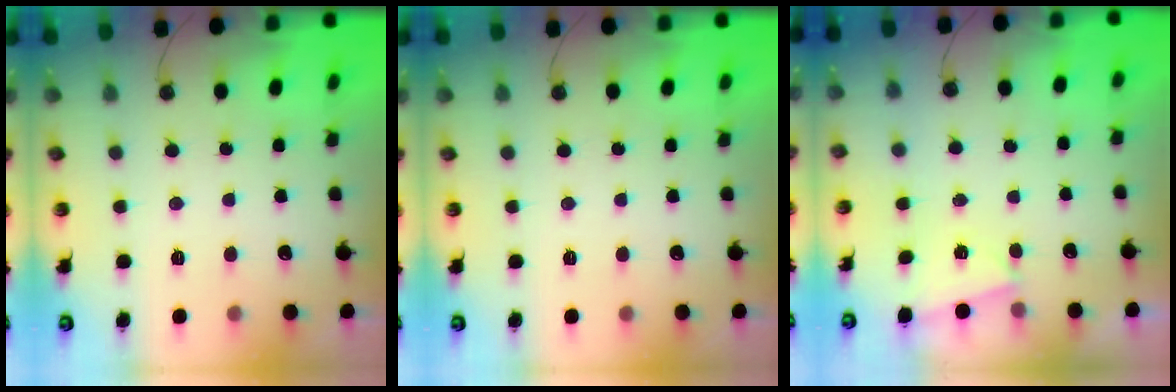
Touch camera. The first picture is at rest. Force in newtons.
{"total": 0.0}
{"total": 1.6, "press": 0.8, "slide": 1.4}